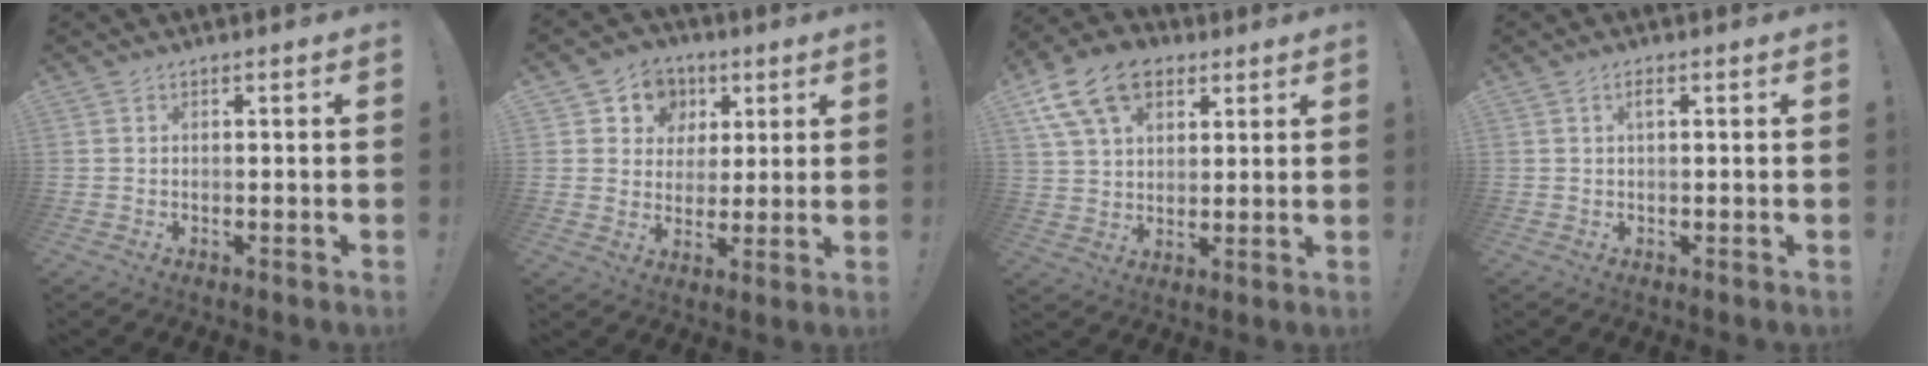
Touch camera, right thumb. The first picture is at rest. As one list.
[{"total": 9.1, "force": [3.1, 8.3, 2.1], "torque": [-0.029, -0.018, 0.063]}, {"total": 15.9, "force": [7.7, 10.5, 9.2], "torque": [-0.165, -0.025, 0.146]}, {"total": 1.7, "force": [0.7, 0.4, 1.6], "torque": [-0.031, 0.004, 0.009]}]